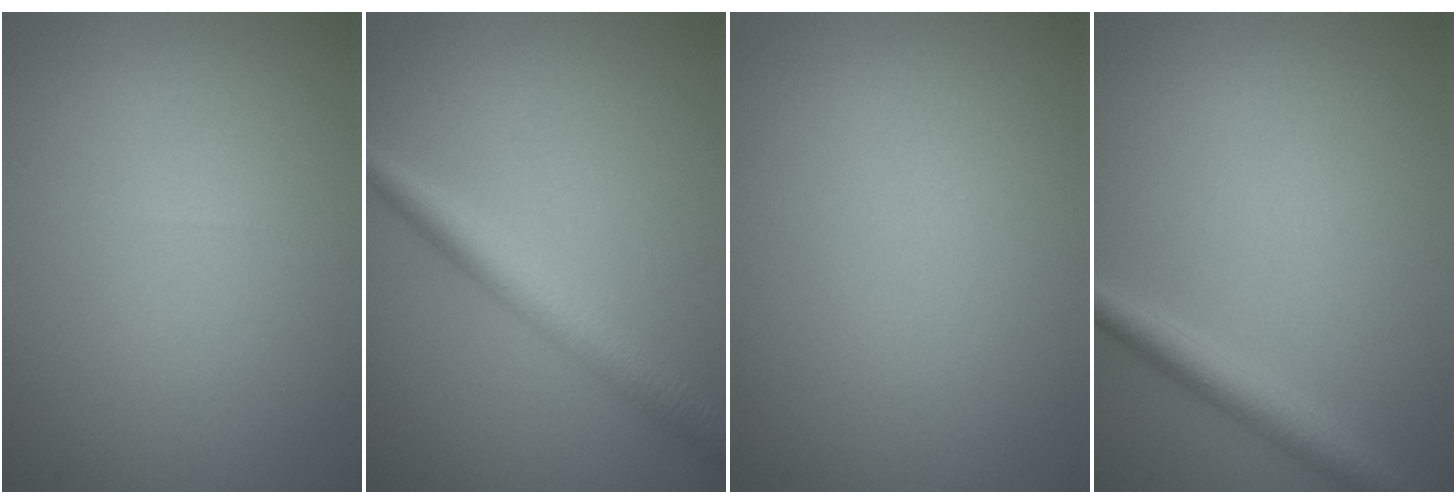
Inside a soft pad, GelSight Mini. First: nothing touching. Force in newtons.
{"total": 3.6, "press": 3.6, "slide": 0.1}
{"total": 0.0}
{"total": 2.7, "press": 2.7, "slide": 0.1}